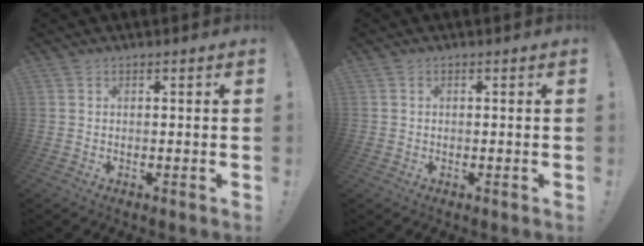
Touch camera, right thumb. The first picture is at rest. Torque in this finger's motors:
{"motor_torque": [-0.10, 0.07, -0.01, 0.09, 0.03]}